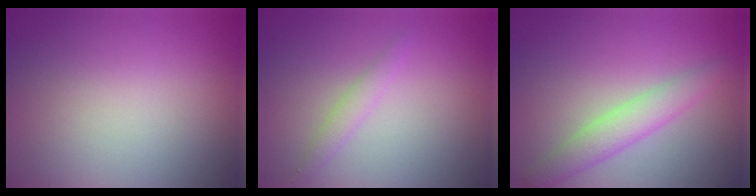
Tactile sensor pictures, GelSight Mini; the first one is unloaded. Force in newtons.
{"total": 1.2, "press": 1.2, "slide": 0.1}
{"total": 3.0, "press": 3.0, "slide": 0.1}